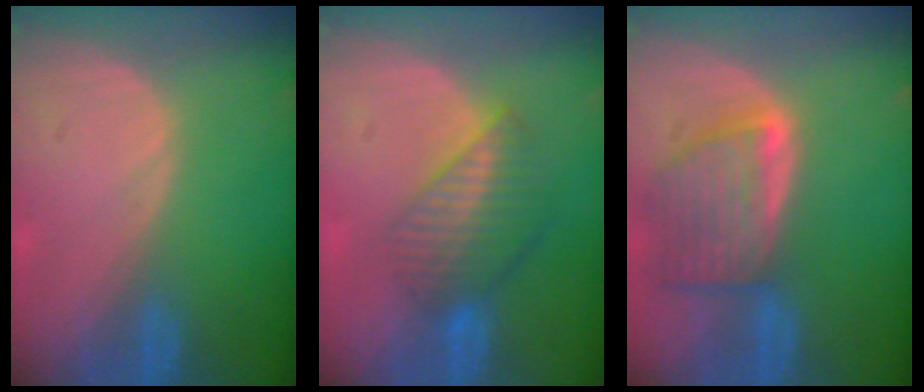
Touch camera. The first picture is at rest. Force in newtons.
{"total": 7.0, "press": 6.0, "slide": 3.5}
{"total": 7.9, "press": 7.1, "slide": 3.4}